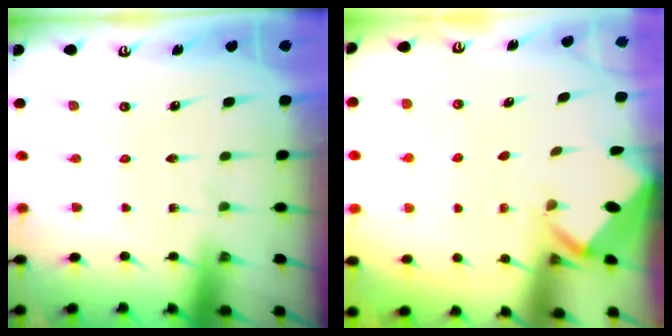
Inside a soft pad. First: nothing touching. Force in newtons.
{"total": 2.2, "press": 2.2, "slide": 0.2}